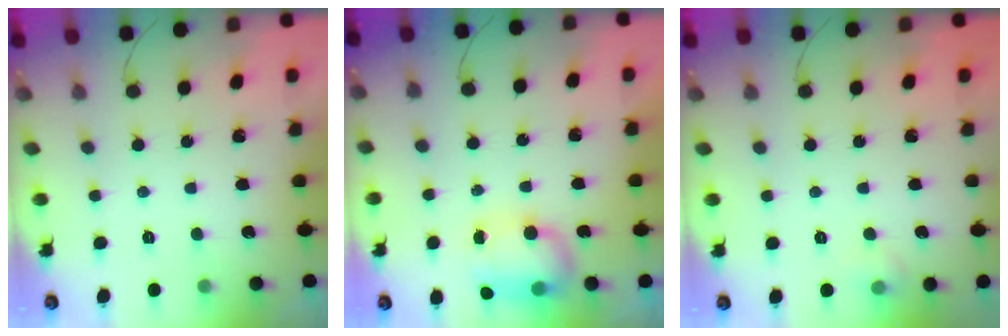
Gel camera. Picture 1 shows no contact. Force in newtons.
{"total": 11.9, "press": 9.8, "slide": 6.8}
{"total": 6.8, "press": 4.2, "slide": 5.3}